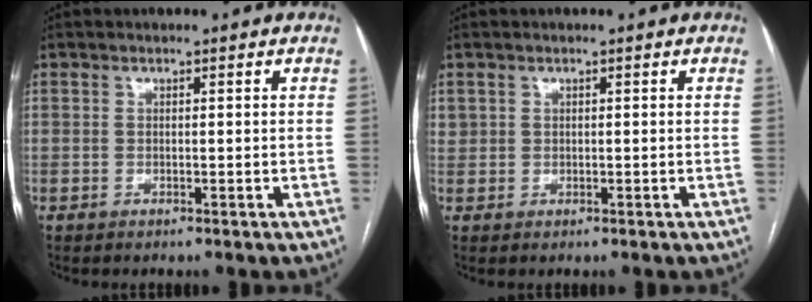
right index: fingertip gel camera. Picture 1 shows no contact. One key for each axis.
{"total": 1.2, "fx": 0.5, "fy": 1.1, "fz": 0.1, "tx": 0.008, "ty": 0.009, "tz": 0.008}